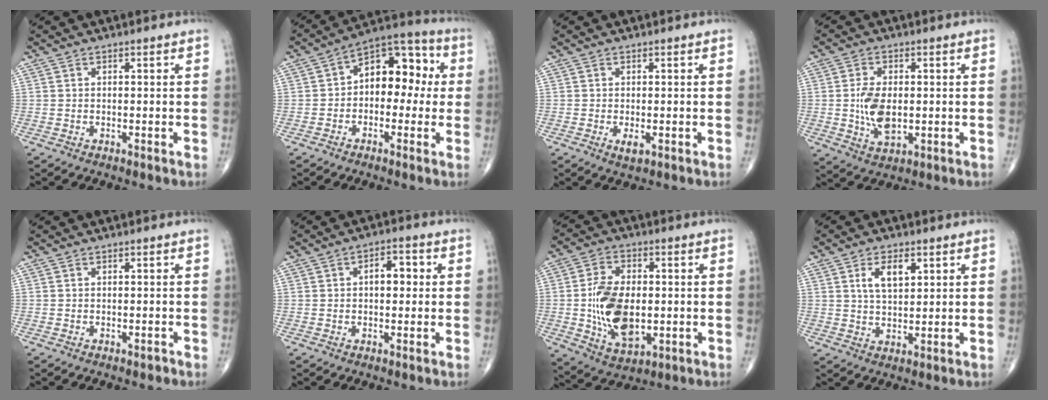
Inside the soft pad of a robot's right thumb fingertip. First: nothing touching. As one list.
[{"total": 12.4, "force": [0.7, 8.0, 9.4], "torque": [-0.089, 0.042, -0.009]}, {"total": 1.9, "force": [-0.5, 0.8, 1.6], "torque": [-0.027, -0.003, -0.006]}, {"total": 8.0, "force": [-0.3, 4.5, 6.6], "torque": [-0.122, -0.006, 0.000]}, {"total": 0.6, "force": [-0.4, 0.3, 0.3], "torque": [-0.002, 0.000, -0.007]}, {"total": 5.2, "force": [0.7, 2.9, 4.3], "torque": [-0.052, 0.017, 0.005]}, {"total": 14.5, "force": [-1.0, 8.6, 11.6], "torque": [-0.199, -0.003, -0.009]}, {"total": 6.0, "force": [2.4, 3.0, 4.6], "torque": [-0.074, -0.010, 0.046]}]